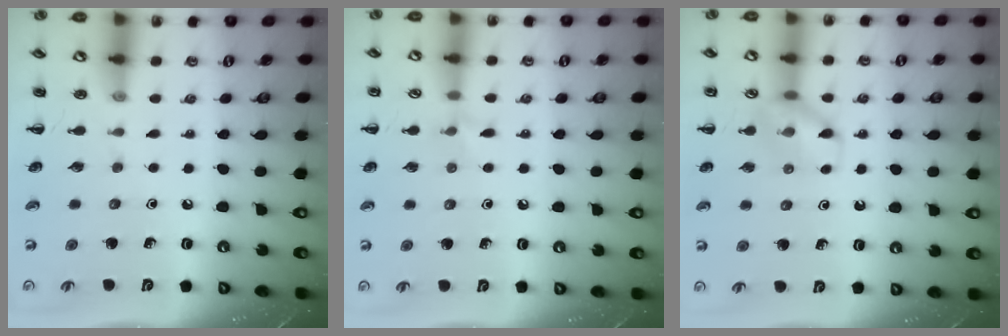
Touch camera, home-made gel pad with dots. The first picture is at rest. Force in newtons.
{"total": 5.8, "press": 5.5, "slide": 2.0}
{"total": 11.2, "press": 11.1, "slide": 1.3}